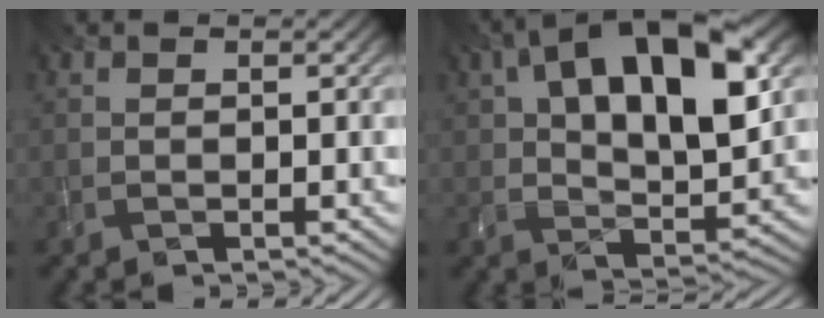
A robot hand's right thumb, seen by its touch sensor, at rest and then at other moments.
{"total": 16.6, "force": [5.7, 8.2, 13.2], "torque": [-0.220, 0.021, 0.086]}